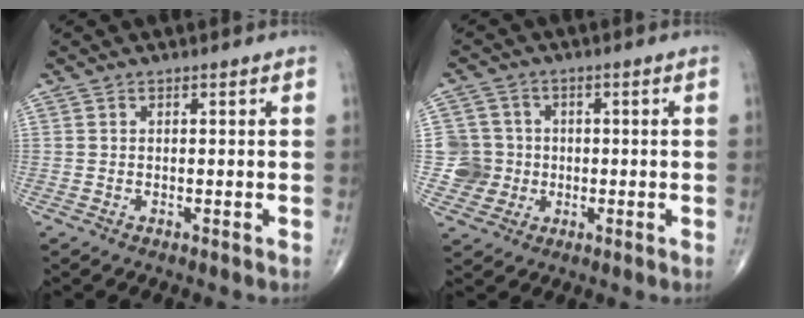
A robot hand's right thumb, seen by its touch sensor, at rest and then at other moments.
{"total": 6.3, "force": [-0.5, 6.3, 0.3], "torque": [0.022, 0.012, -0.013]}